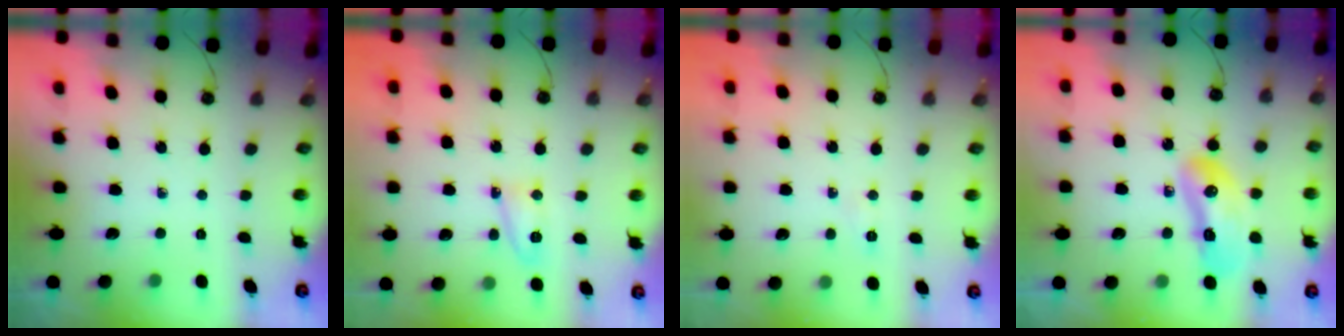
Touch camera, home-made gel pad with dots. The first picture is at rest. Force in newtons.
{"total": 6.3, "press": 6.3, "slide": 0.5}
{"total": 3.9, "press": 3.7, "slide": 1.5}
{"total": 13.1, "press": 13.0, "slide": 1.3}